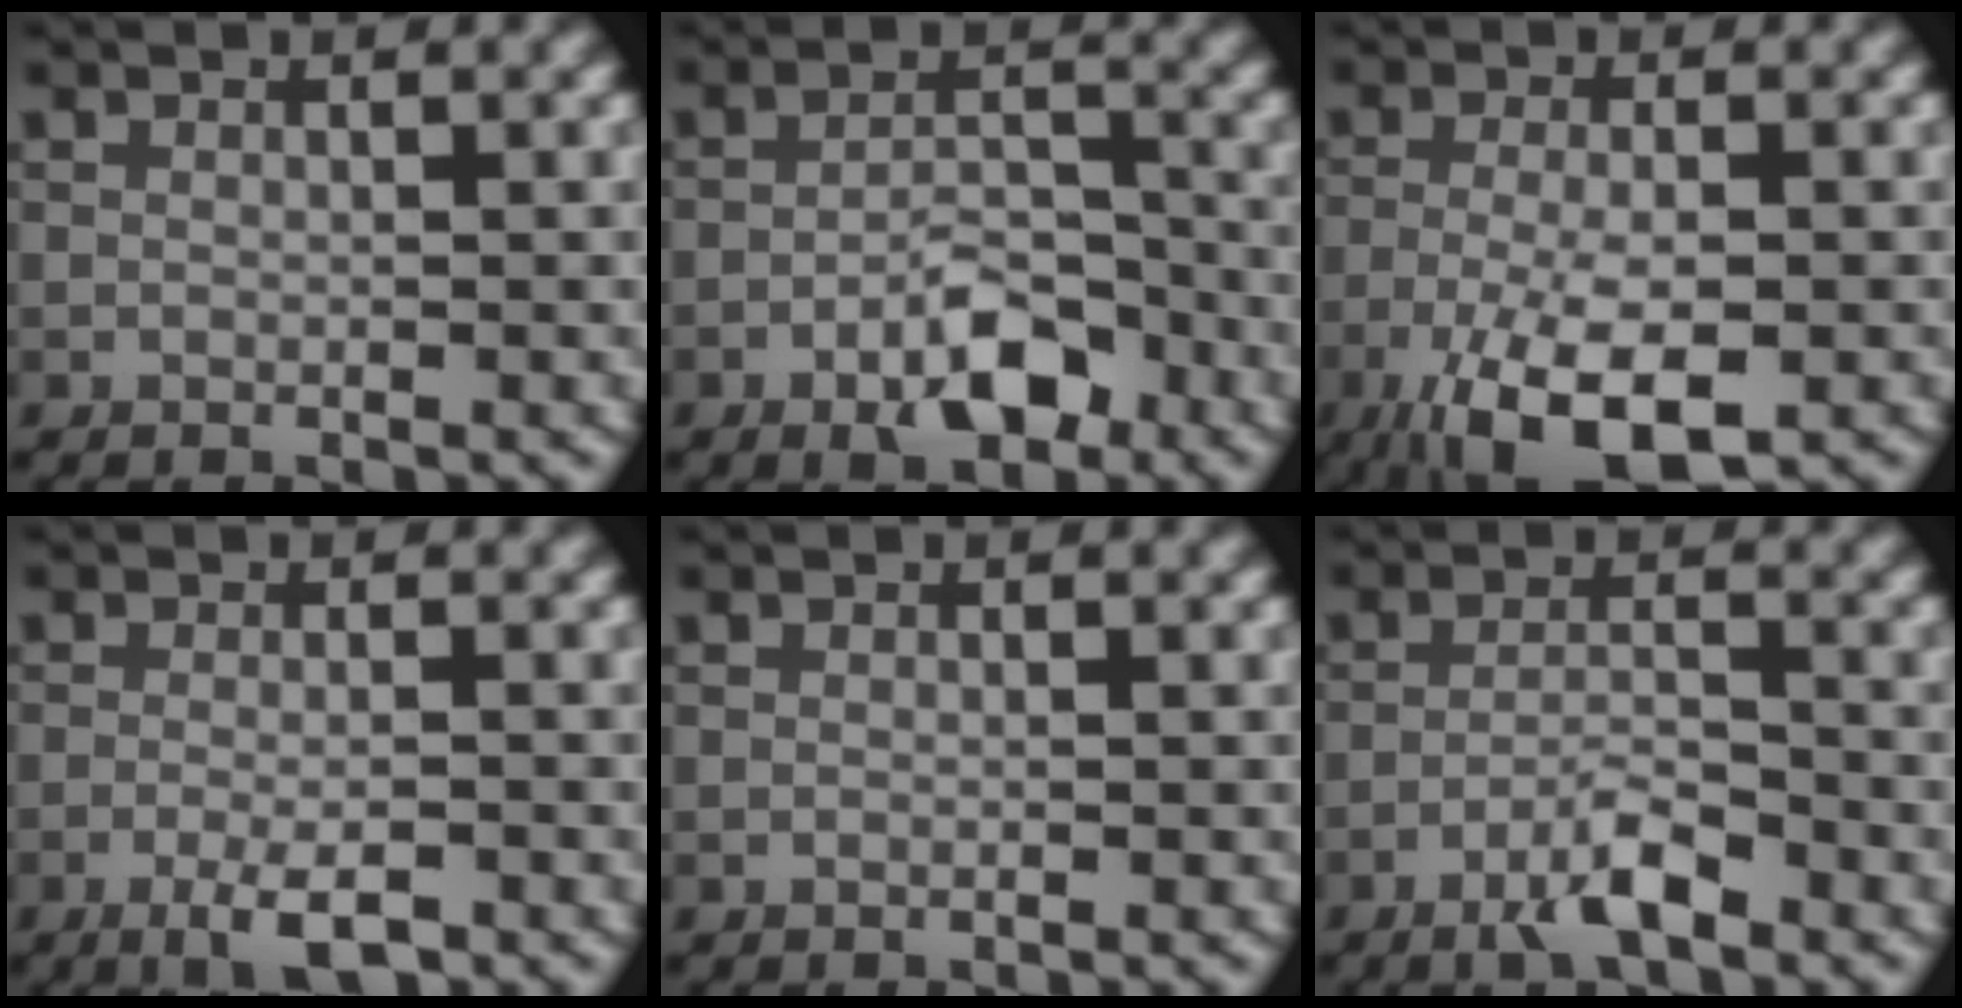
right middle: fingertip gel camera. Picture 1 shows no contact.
{"total": 5.1, "force": [-2.9, 2.1, 3.6], "torque": [-0.052, 0.006, -0.049]}
{"total": 7.7, "force": [-3.9, 2.7, 6.0], "torque": [-0.121, -0.010, -0.070]}
{"total": 3.5, "force": [-1.9, 0.8, 2.8], "torque": [-0.057, -0.002, -0.036]}
{"total": 0.0}
{"total": 3.6, "force": [-2.5, 0.7, 2.5], "torque": [-0.050, 0.007, -0.051]}